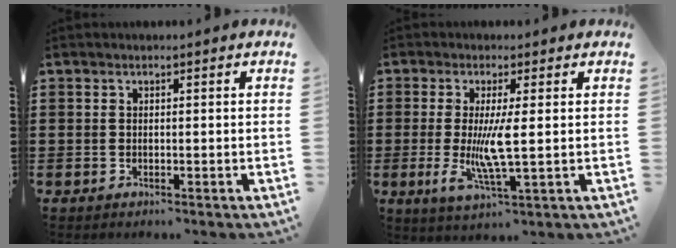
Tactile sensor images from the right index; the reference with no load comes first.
{"total": 6.6, "force": [0.1, 0.6, 6.6], "torque": [-0.125, -0.021, -0.003]}